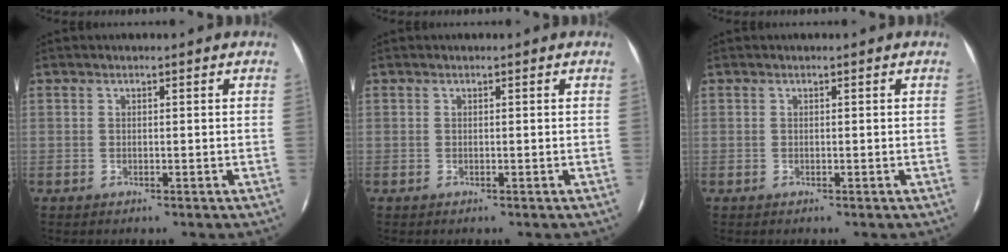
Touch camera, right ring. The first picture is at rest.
{"total": 0.0}
{"total": 0.0}